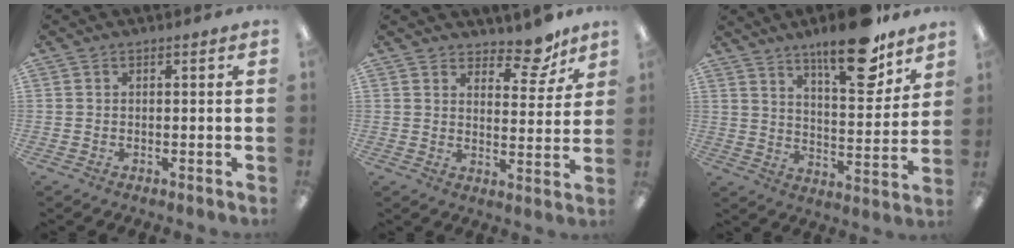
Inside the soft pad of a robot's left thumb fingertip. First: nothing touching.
{"total": 8.6, "force": [7.0, 3.5, 3.6], "torque": [-0.027, -0.053, 0.118]}
{"total": 17.7, "force": [13.0, 5.4, 10.8], "torque": [-0.153, -0.080, 0.210]}